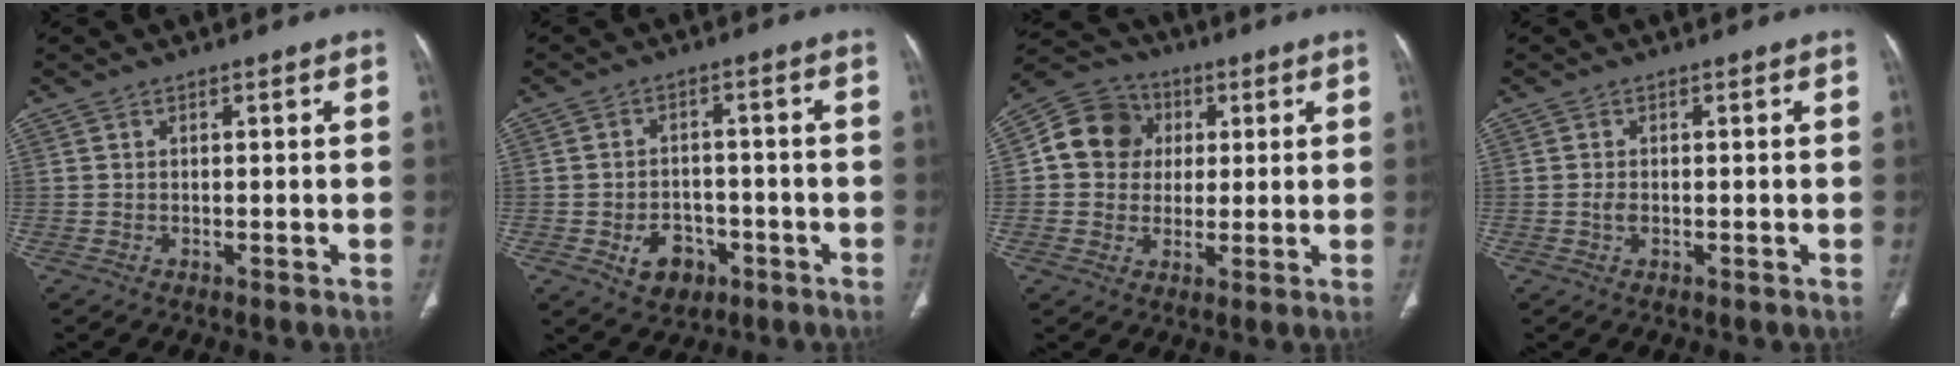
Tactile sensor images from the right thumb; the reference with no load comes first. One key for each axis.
{"total": 6.7, "fx": -2.8, "fy": 5.1, "fz": 3.3, "tx": -0.030, "ty": 0.024, "tz": -0.035}
{"total": 10.6, "fx": 1.9, "fy": 9.6, "fz": 4.2, "tx": -0.052, "ty": 0.011, "tz": 0.022}
{"total": 1.0, "fx": -0.2, "fy": 0.6, "fz": 0.8, "tx": -0.018, "ty": -0.001, "tz": -0.004}